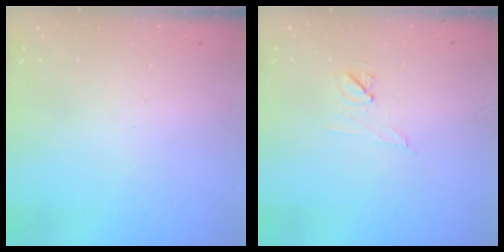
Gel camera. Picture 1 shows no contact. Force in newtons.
{"total": 6.7, "press": 6.5, "slide": 1.7}